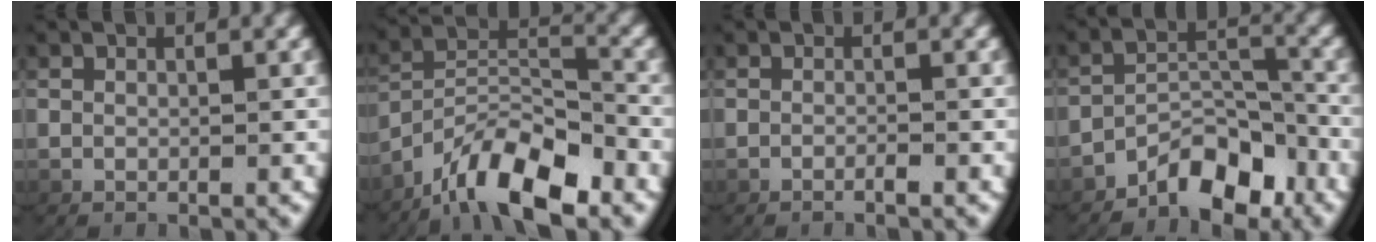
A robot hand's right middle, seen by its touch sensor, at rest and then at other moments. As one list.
[{"total": 8.9, "force": [-4.8, 4.7, 5.7], "torque": [-0.111, -0.024, -0.074]}, {"total": 0.9, "force": [-0.8, 0.0, 0.4], "torque": [-0.011, 0.004, -0.018]}, {"total": 5.0, "force": [-3.8, 1.9, 2.6], "torque": [-0.030, 0.001, -0.065]}]